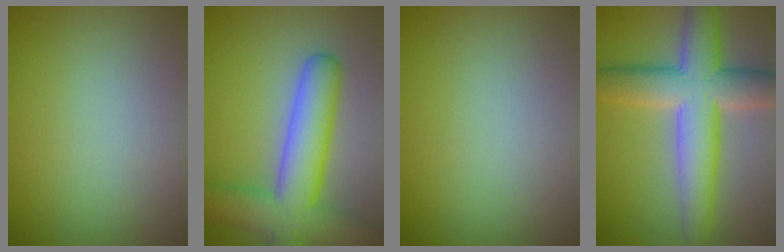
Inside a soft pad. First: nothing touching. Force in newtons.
{"total": 9.0, "press": 9.0, "slide": 0.5}
{"total": 0.0}
{"total": 9.0, "press": 9.0, "slide": 0.2}